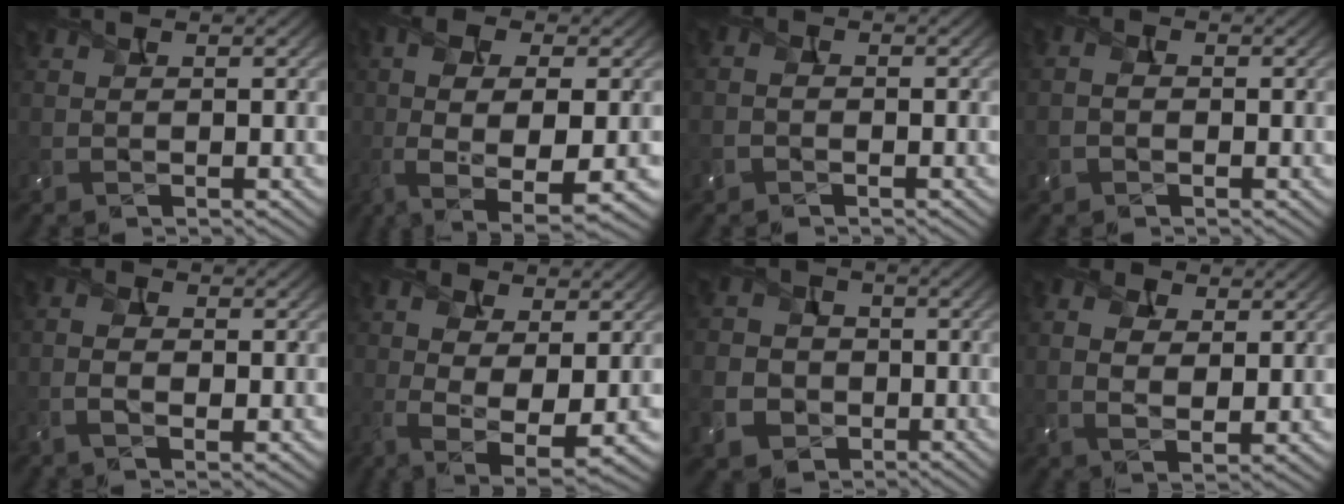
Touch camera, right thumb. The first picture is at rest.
{"total": 10.4, "force": [-2.4, 3.8, 9.4], "torque": [-0.206, -0.007, -0.035]}
{"total": 1.4, "force": [-0.8, 0.9, 0.7], "torque": [-0.017, 0.005, -0.023]}
{"total": 1.9, "force": [-0.4, 1.4, 1.2], "torque": [-0.022, 0.006, -0.015]}
{"total": 4.1, "force": [-0.9, 2.0, 3.5], "torque": [-0.069, 0.001, -0.023]}
{"total": 7.9, "force": [-0.2, 3.9, 6.9], "torque": [-0.161, -0.009, 0.001]}
{"total": 8.7, "force": [-2.9, 7.7, 2.7], "torque": [-0.094, -0.034, -0.069]}
{"total": 5.2, "force": [1.6, 3.0, 4.0], "torque": [-0.090, 0.003, 0.026]}